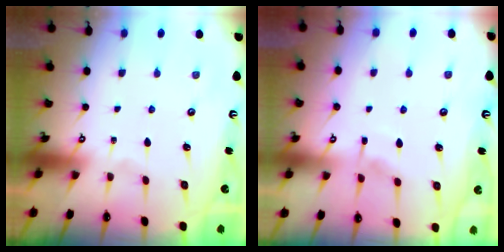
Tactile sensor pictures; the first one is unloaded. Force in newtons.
{"total": 3.9, "press": 3.9, "slide": 0.6}